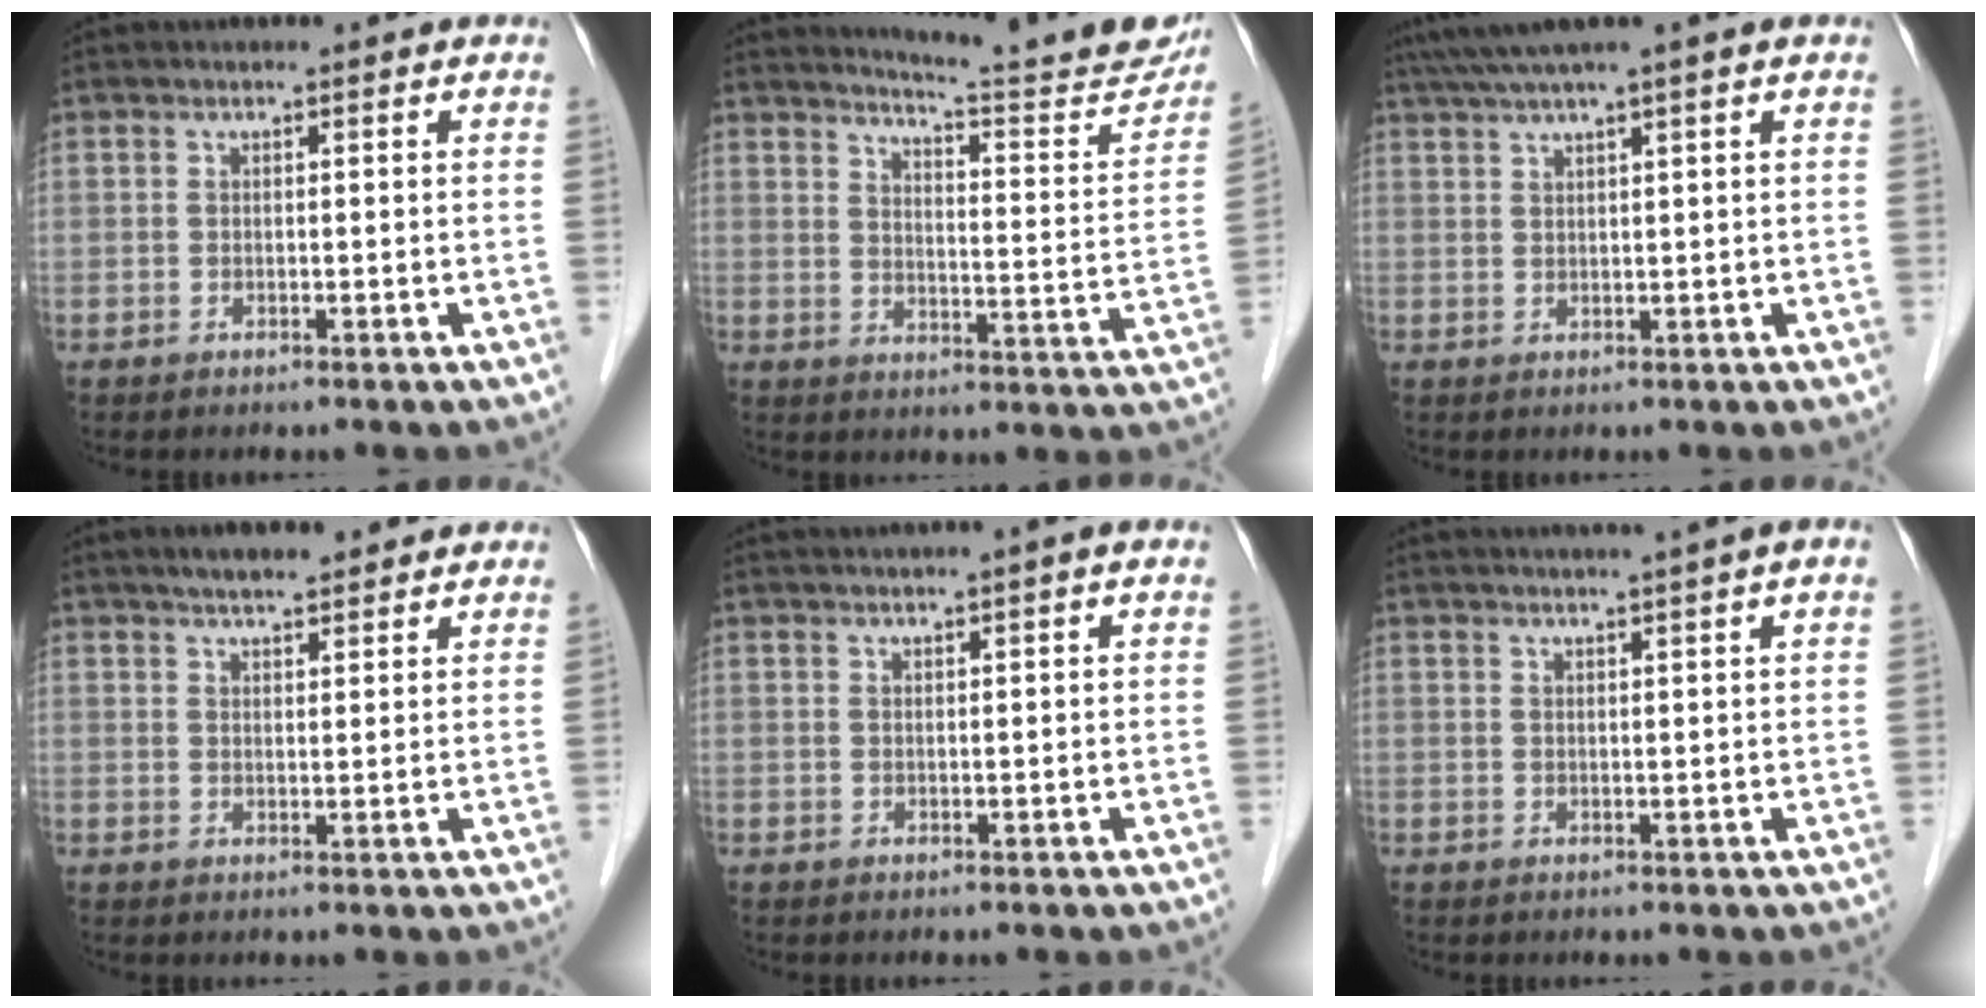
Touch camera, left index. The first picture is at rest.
{"total": 19.0, "force": [17.8, 1.1, 6.6], "torque": [-0.088, -0.081, 0.212]}
{"total": 5.3, "force": [3.8, -1.3, 3.4], "torque": [-0.063, 0.026, 0.070]}
{"total": 7.4, "force": [6.3, 1.5, 3.7], "torque": [-0.052, 0.025, 0.094]}
{"total": 3.9, "force": [3.0, -0.9, 2.2], "torque": [-0.030, 0.022, 0.052]}
{"total": 7.1, "force": [5.6, -1.0, 4.3], "torque": [-0.060, 0.022, 0.066]}